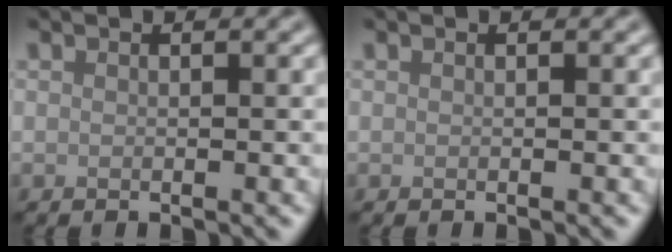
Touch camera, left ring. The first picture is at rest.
{"total": 0.0}